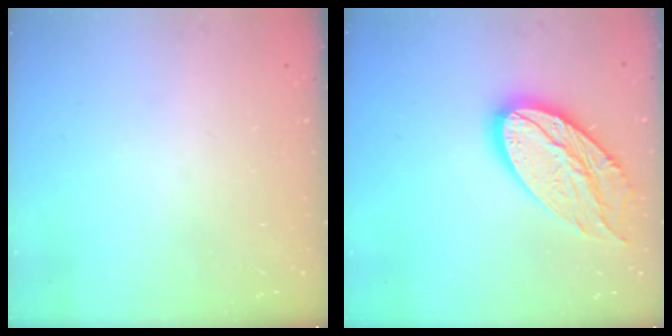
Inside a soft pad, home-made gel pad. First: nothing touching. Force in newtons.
{"total": 18.8, "press": 18.7, "slide": 1.6}